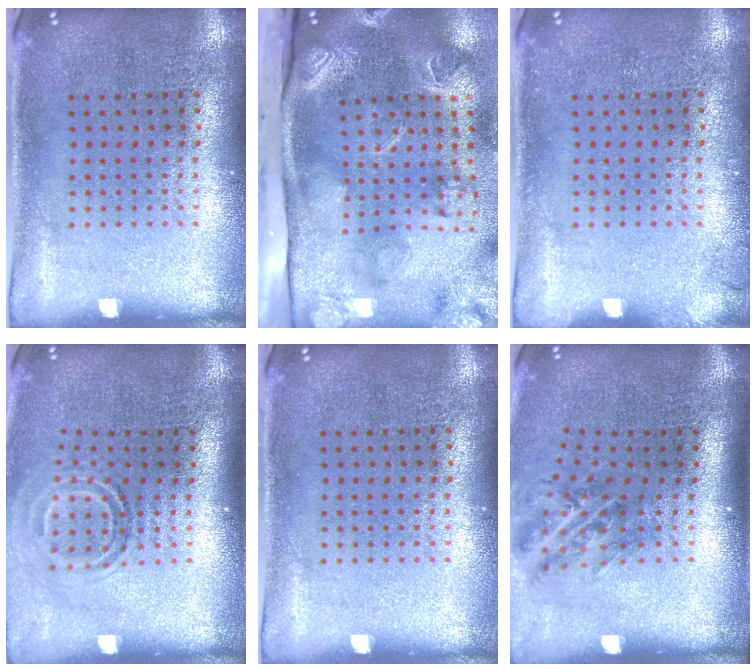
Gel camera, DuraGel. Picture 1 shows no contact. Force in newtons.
{"total": 4.4, "press": 3.2, "slide": 3.1}
{"total": 0.7, "press": 0.7, "slide": 0.2}
{"total": 1.8, "press": 1.1, "slide": 1.4}
{"total": 0.0}
{"total": 1.3, "press": 1.1, "slide": 0.7}